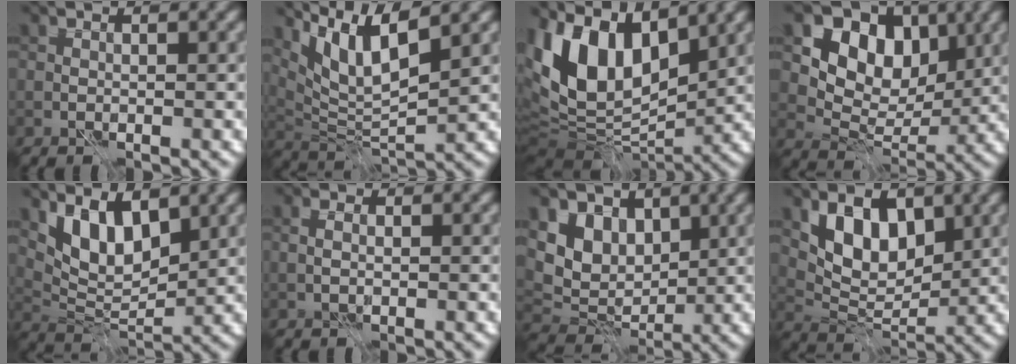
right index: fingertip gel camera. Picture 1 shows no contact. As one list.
[{"total": 7.1, "force": [4.5, 1.9, 5.2], "torque": [-0.105, -0.006, 0.087]}, {"total": 10.2, "force": [3.9, 5.9, 7.3], "torque": [-0.152, -0.001, 0.069]}, {"total": 9.3, "force": [4.1, 6.6, 5.1], "torque": [-0.090, 0.001, 0.055]}, {"total": 5.9, "force": [3.1, 3.0, 4.1], "torque": [-0.079, -0.014, 0.059]}, {"total": 1.3, "force": [0.2, 0.8, 0.9], "torque": [-0.015, -0.001, -0.001]}, {"total": 6.8, "force": [3.1, 5.0, 3.5], "torque": [-0.071, -0.001, 0.051]}, {"total": 5.9, "force": [2.7, 3.7, 3.8], "torque": [-0.070, -0.013, 0.047]}]